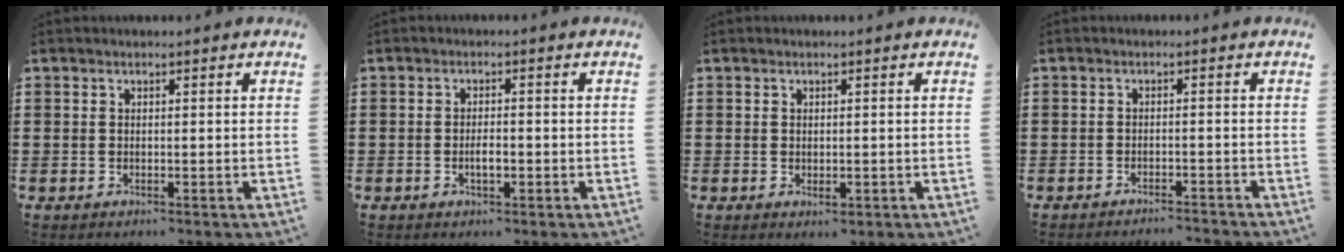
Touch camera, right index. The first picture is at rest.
{"total": 2.4, "force": [-0.7, 0.6, 2.2], "torque": [-0.042, -0.002, -0.011]}
{"total": 0.9, "force": [-0.1, 0.6, 0.8], "torque": [-0.015, 0.001, -0.001]}
{"total": 1.9, "force": [-1.9, -0.3, 0.3], "torque": [-0.007, 0.002, -0.039]}